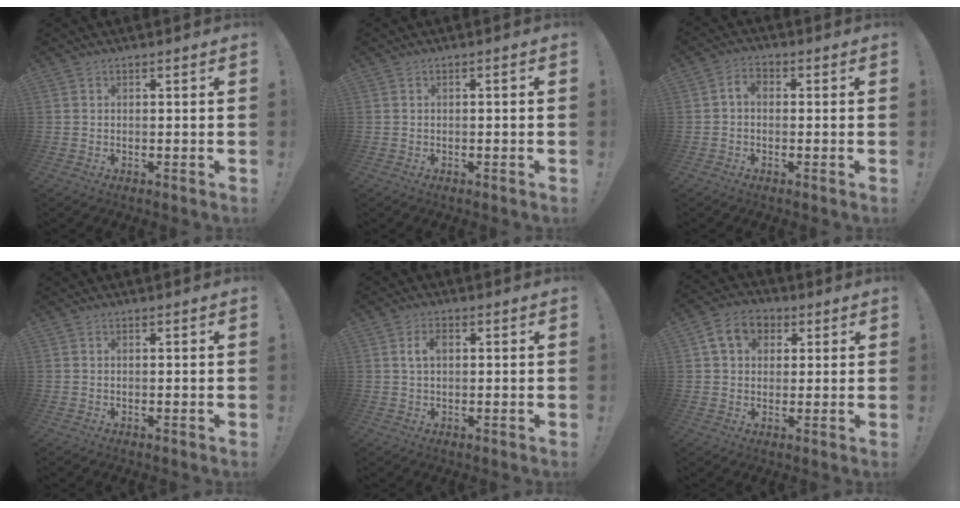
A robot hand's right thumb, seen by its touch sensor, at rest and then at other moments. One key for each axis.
{"total": 0.8, "fx": -0.6, "fy": 0.0, "fz": 0.5, "tx": -0.016, "ty": 0.003, "tz": -0.010}
{"total": 3.0, "fx": -0.5, "fy": 2.0, "fz": 2.2, "tx": -0.041, "ty": 0.011, "tz": -0.009}
{"total": 0.0}
{"total": 3.9, "fx": 0.8, "fy": 2.2, "fz": 3.1, "tx": -0.057, "ty": 0.008, "tz": 0.012}
{"total": 9.2, "fx": 3.4, "fy": 7.2, "fz": 4.7, "tx": -0.071, "ty": 0.000, "tz": 0.065}